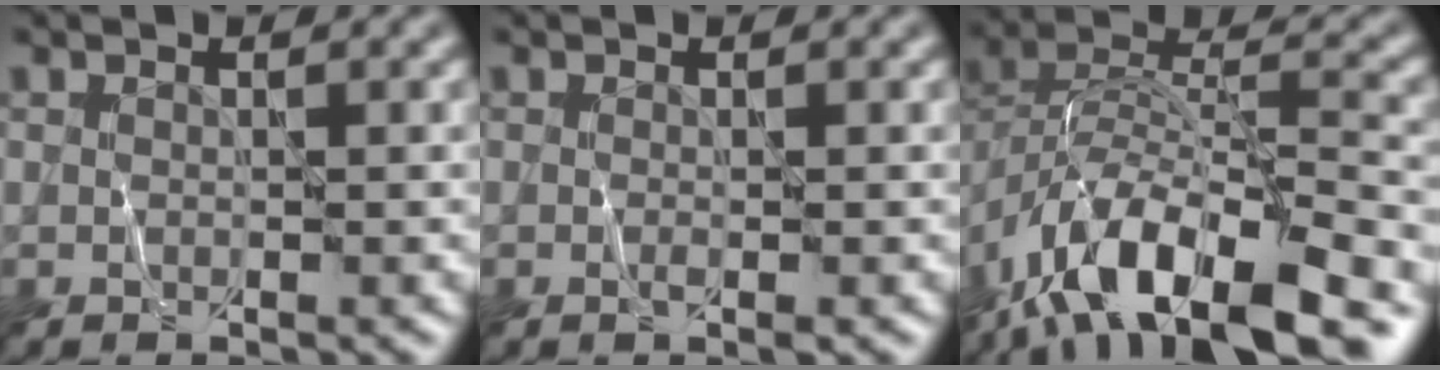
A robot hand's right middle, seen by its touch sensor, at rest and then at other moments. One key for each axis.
{"total": 0.8, "fx": -0.2, "fy": 0.1, "fz": 0.8, "tx": -0.015, "ty": -0.005, "tz": -0.004}
{"total": 13.7, "fx": -9.2, "fy": 4.8, "fz": 8.9, "tx": -0.167, "ty": 0.007, "tz": -0.167}